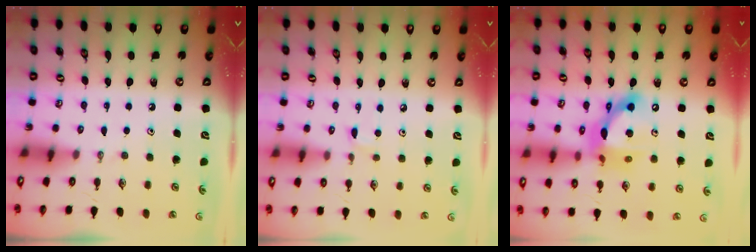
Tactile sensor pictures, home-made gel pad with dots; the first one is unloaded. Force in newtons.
{"total": 2.2, "press": 2.1, "slide": 0.3}
{"total": 14.4, "press": 14.4, "slide": 1.5}